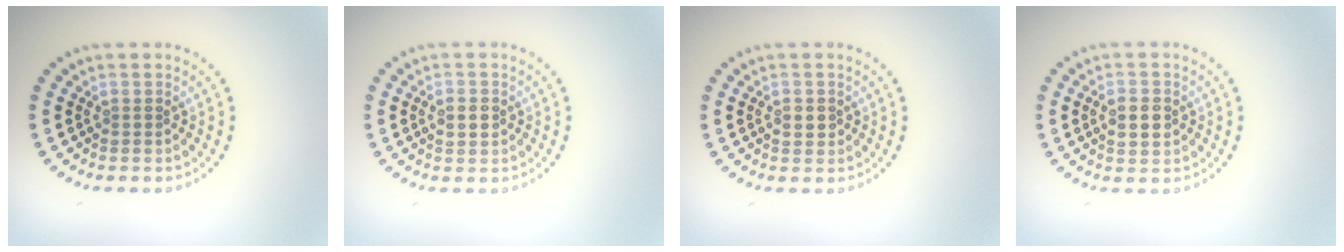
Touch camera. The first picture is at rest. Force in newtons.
{"total": 2.1, "press": 2.1, "slide": 0.1}
{"total": 1.5, "press": 1.5, "slide": 0.1}
{"total": 2.6, "press": 2.6, "slide": 0.1}